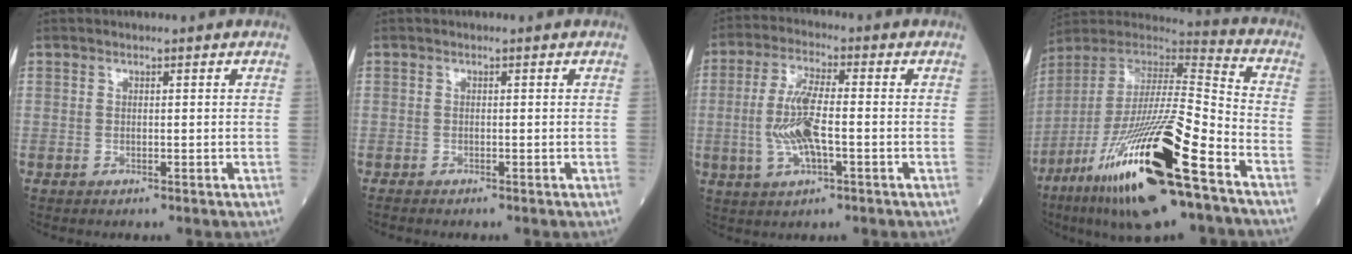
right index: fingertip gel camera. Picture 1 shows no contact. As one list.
[{"total": 0.8, "force": [-0.8, 0.0, 0.3], "torque": [-0.011, -0.003, -0.014]}, {"total": 8.7, "force": [-1.3, 2.1, 8.3], "torque": [-0.178, 0.000, -0.025]}, {"total": 26.3, "force": [-13.5, 3.1, 22.3], "torque": [-0.427, -0.057, -0.248]}]